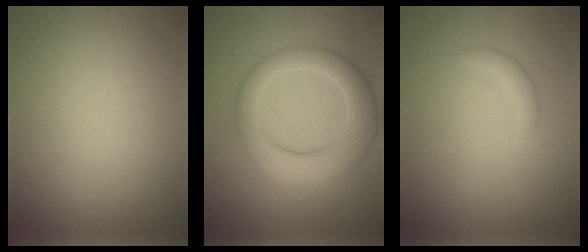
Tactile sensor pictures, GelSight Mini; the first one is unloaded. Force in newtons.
{"total": 6.8, "press": 6.8, "slide": 0.3}
{"total": 1.1, "press": 1.1, "slide": 0.1}